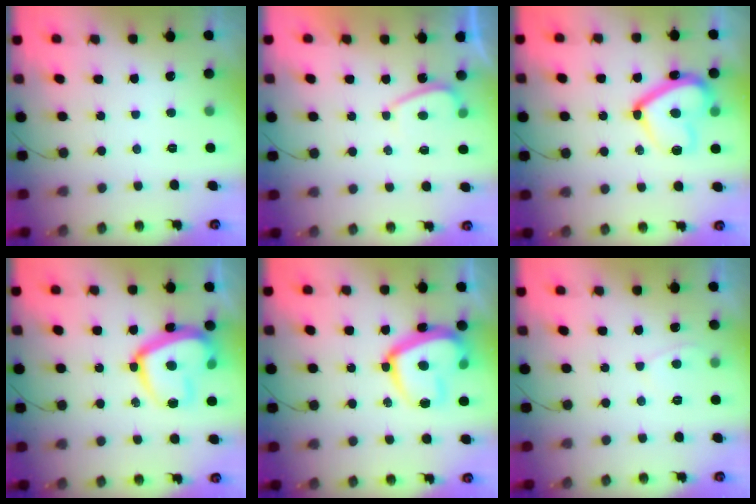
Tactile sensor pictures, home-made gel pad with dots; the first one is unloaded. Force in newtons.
{"total": 2.2, "press": 2.1, "slide": 0.6}
{"total": 16.0, "press": 15.9, "slide": 1.5}
{"total": 17.0, "press": 16.9, "slide": 1.5}
{"total": 17.0, "press": 16.9, "slide": 1.5}
{"total": 3.7, "press": 3.7, "slide": 0.5}